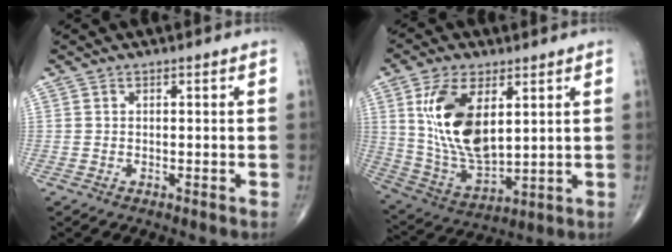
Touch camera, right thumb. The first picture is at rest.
{"total": 16.3, "force": [4.7, 8.2, 13.3], "torque": [-0.250, -0.024, 0.104]}